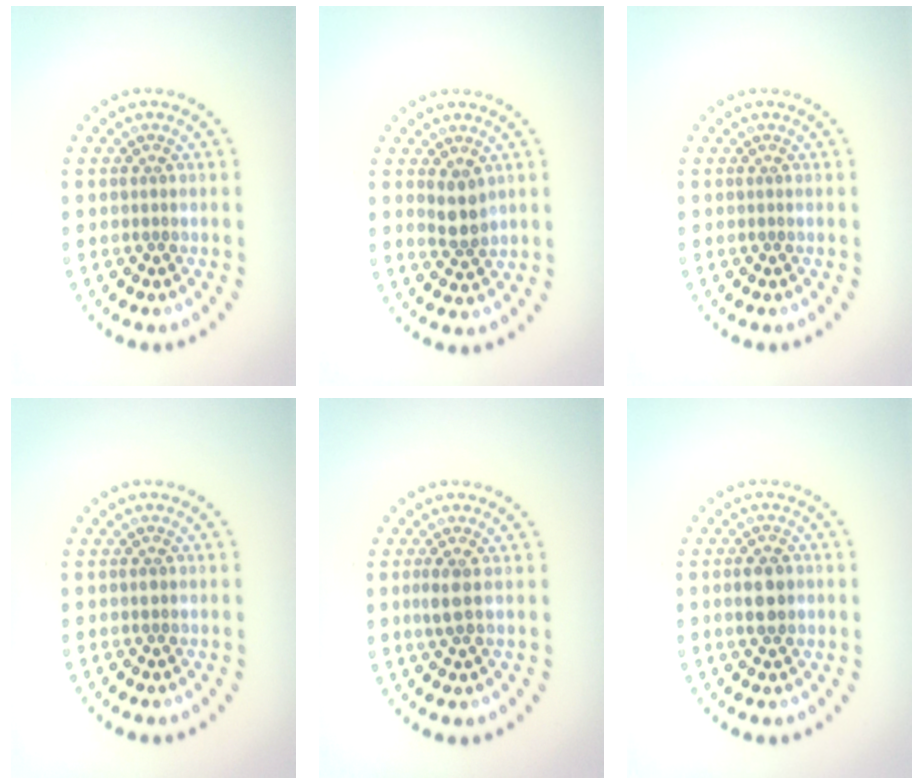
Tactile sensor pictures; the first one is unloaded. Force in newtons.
{"total": 2.2, "press": 2.0, "slide": 1.0}
{"total": 0.0}
{"total": 0.6, "press": 0.6, "slide": 0.1}
{"total": 1.7, "press": 1.6, "slide": 0.6}
{"total": 2.8, "press": 2.8, "slide": 0.2}